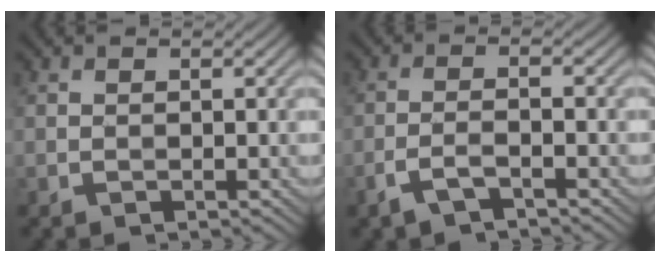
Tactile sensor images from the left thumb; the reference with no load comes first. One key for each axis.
{"total": 3.2, "fx": -2.2, "fy": 0.7, "fz": 2.2, "tx": -0.048, "ty": 0.002, "tz": -0.052}